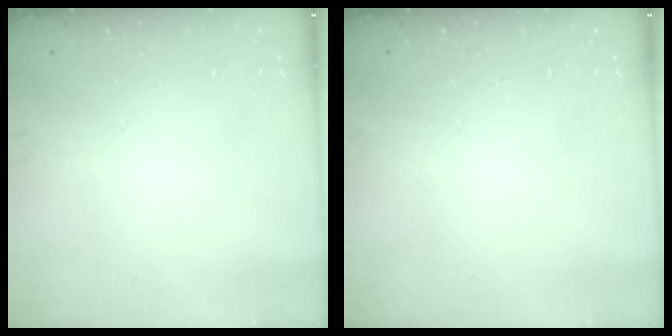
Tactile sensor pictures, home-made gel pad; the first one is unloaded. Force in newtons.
{"total": 0.0}